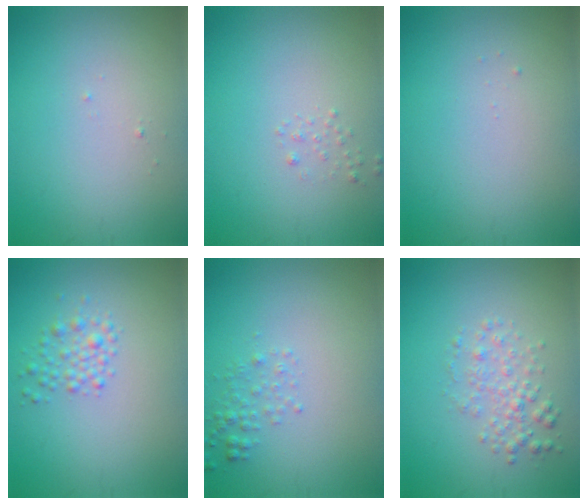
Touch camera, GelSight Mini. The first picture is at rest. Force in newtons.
{"total": 0.6, "press": 0.6, "slide": 0.0}
{"total": 0.0}
{"total": 1.8, "press": 1.8, "slide": 0.1}
{"total": 1.3, "press": 1.3, "slide": 0.1}
{"total": 2.2, "press": 2.2, "slide": 0.0}